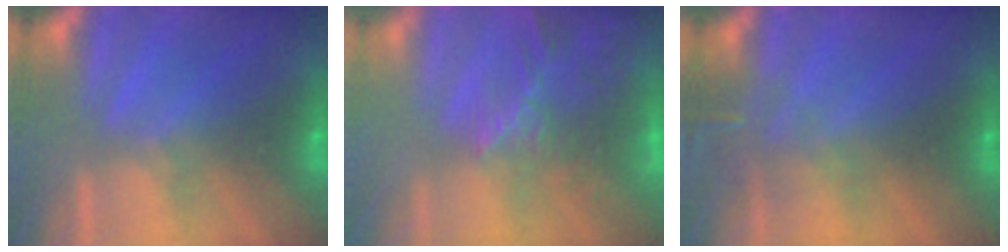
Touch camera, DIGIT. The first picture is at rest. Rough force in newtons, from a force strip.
{"total": 6.9}
{"total": 3.0}